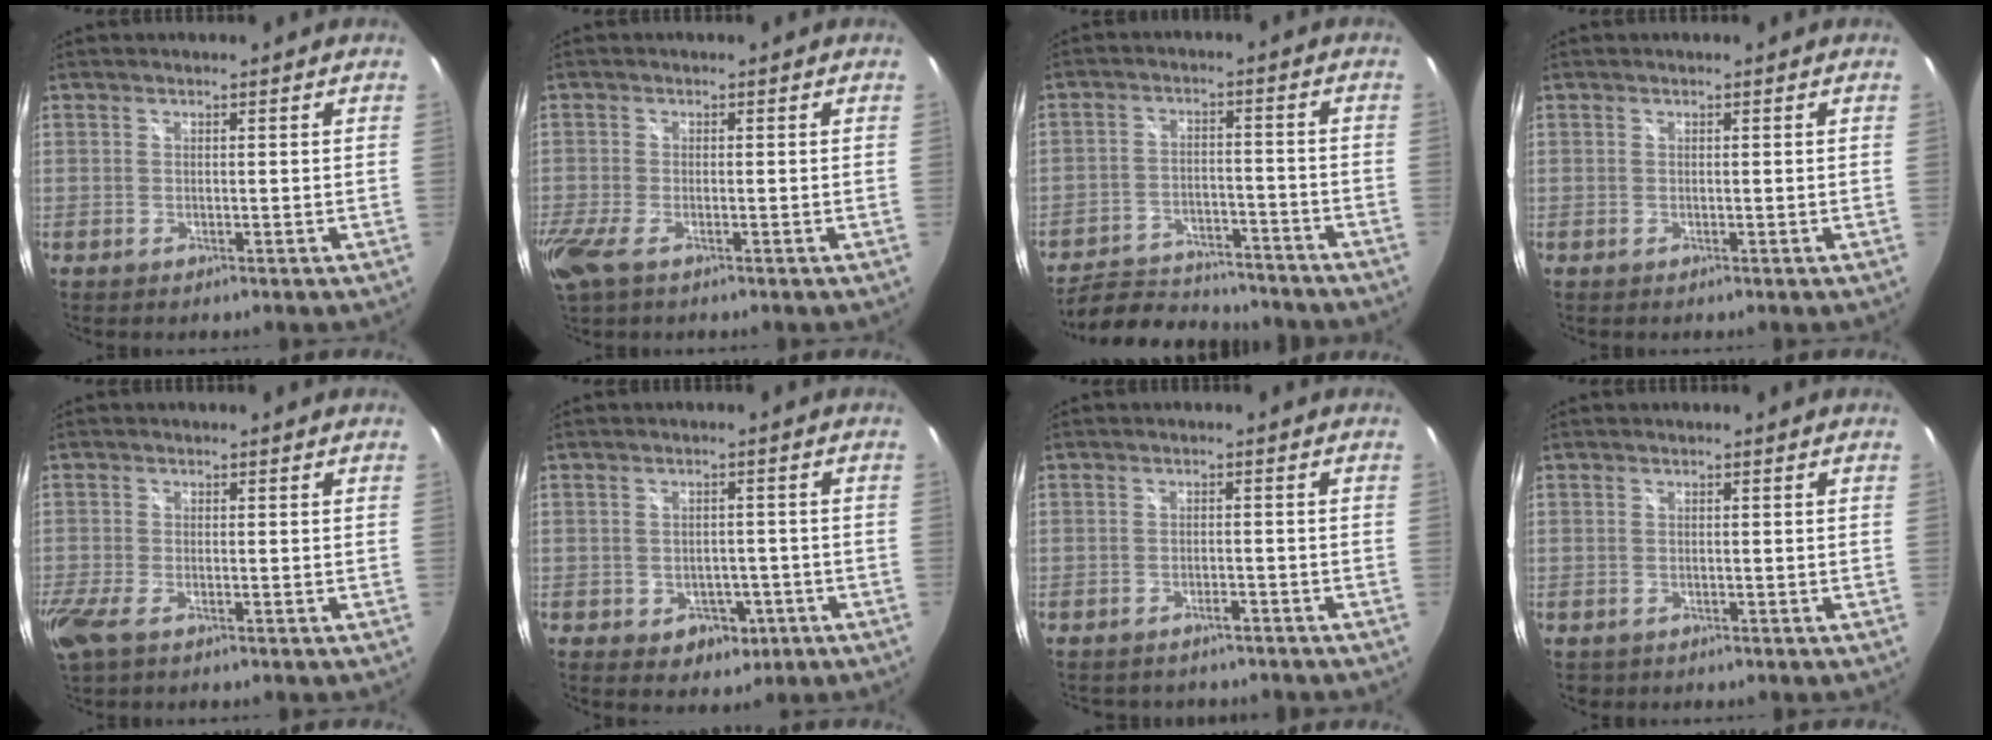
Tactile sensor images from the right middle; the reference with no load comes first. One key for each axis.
{"total": 5.5, "fx": -3.0, "fy": 1.8, "fz": 4.2, "tx": -0.100, "ty": -0.023, "tz": -0.058}
{"total": 14.5, "fx": -13.1, "fy": 4.5, "fz": 4.6, "tx": -0.109, "ty": 0.008, "tz": -0.192}
{"total": 0.0}
{"total": 5.1, "fx": -2.9, "fy": 1.8, "fz": 3.8, "tx": -0.093, "ty": -0.020, "tz": -0.057}
{"total": 5.4, "fx": -2.2, "fy": 4.4, "fz": 2.3, "tx": -0.047, "ty": 0.006, "tz": -0.014}
{"total": 5.4, "fx": -4.6, "fy": 2.2, "fz": 1.6, "tx": -0.038, "ty": -0.008, "tz": -0.060}
{"total": 1.1, "fx": -0.5, "fy": 0.9, "fz": 0.3, "tx": -0.008, "ty": -0.004, "tz": -0.006}